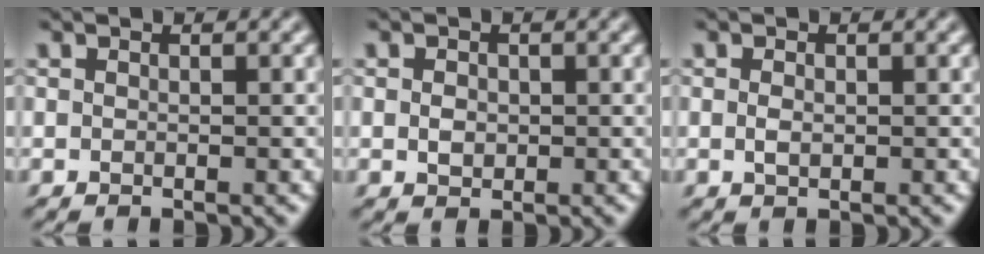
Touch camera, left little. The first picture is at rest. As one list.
[{"total": 1.3, "force": [-0.2, 1.0, 0.8], "torque": [-0.019, -0.001, -0.007]}, {"total": 1.0, "force": [-0.2, 0.6, 0.8], "torque": [-0.020, -0.001, -0.006]}]